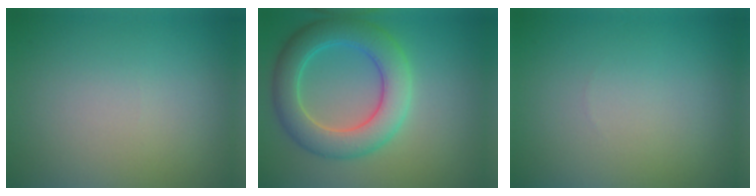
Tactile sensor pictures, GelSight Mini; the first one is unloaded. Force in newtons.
{"total": 6.3, "press": 6.3, "slide": 0.4}
{"total": 0.0}